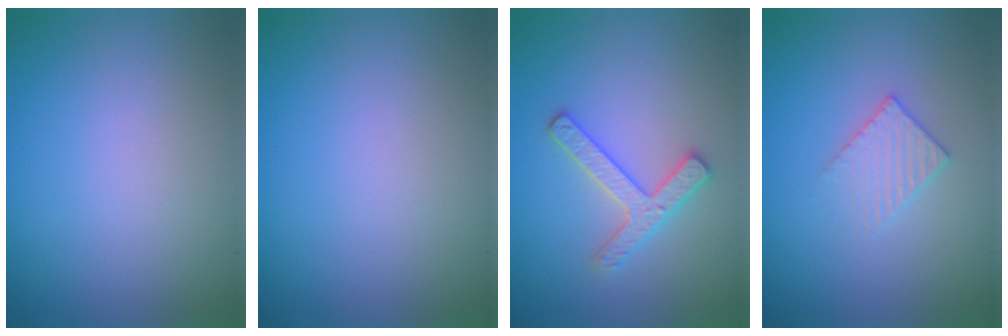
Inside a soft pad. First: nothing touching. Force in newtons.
{"total": 0.0}
{"total": 2.7, "press": 2.6, "slide": 0.5}
{"total": 2.1, "press": 2.0, "slide": 0.3}